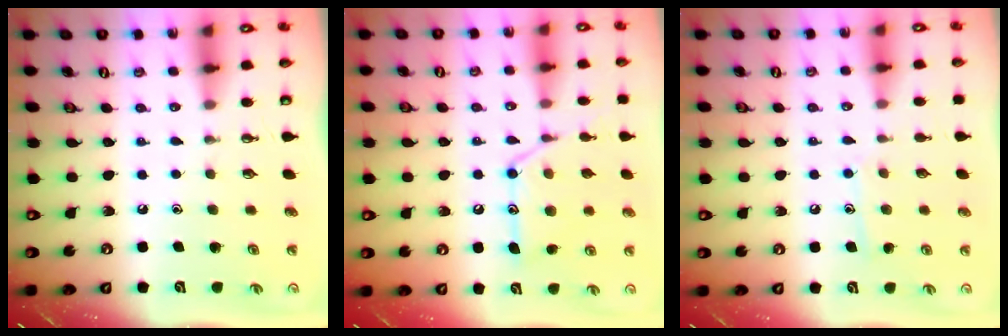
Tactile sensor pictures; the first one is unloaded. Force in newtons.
{"total": 14.4, "press": 14.3, "slide": 1.1}
{"total": 7.3, "press": 7.3, "slide": 0.6}